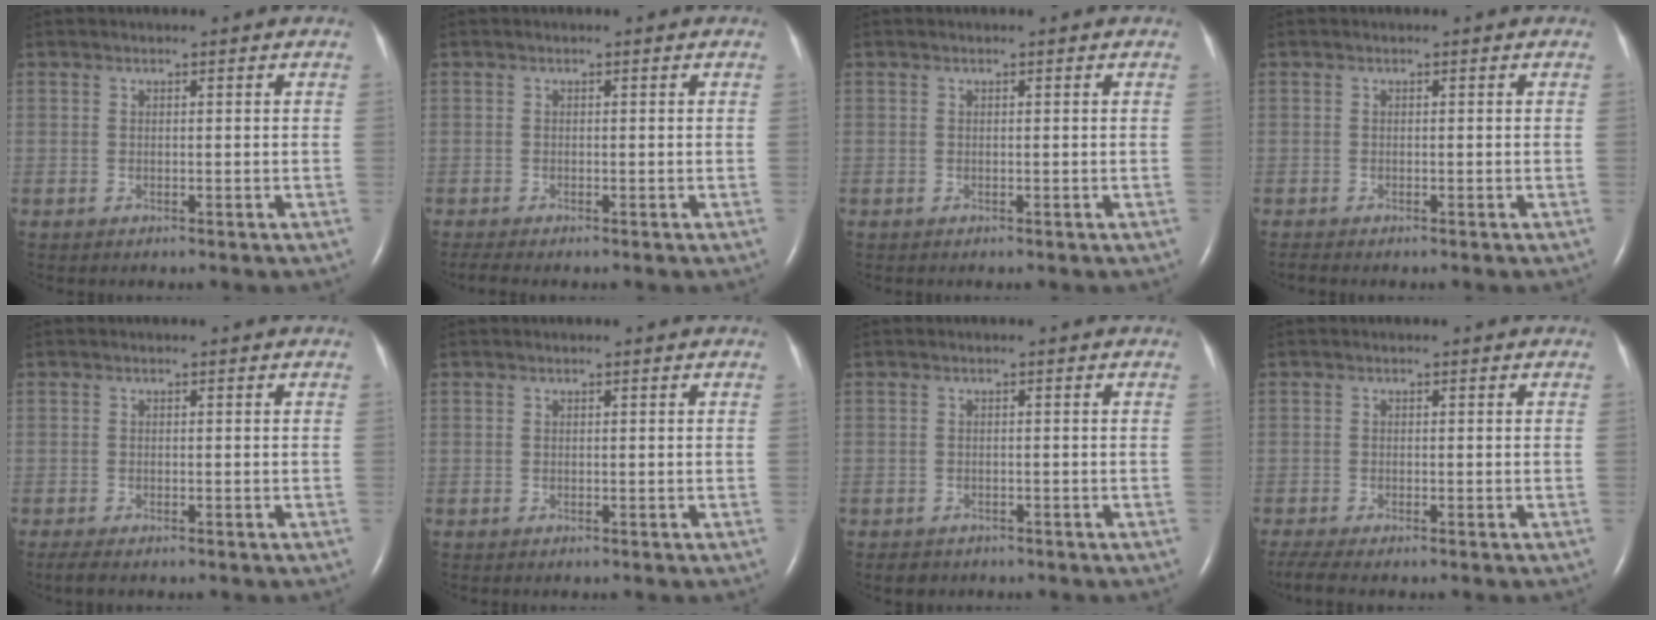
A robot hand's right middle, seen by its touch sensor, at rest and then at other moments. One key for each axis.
{"total": 1.5, "fx": -1.2, "fy": 0.0, "fz": 0.8, "tx": -0.020, "ty": -0.006, "tz": -0.021}
{"total": 0.0}
{"total": 0.6, "fx": -0.5, "fy": 0.0, "fz": 0.2, "tx": -0.006, "ty": -0.001, "tz": -0.009}
{"total": 2.5, "fx": -1.9, "fy": 0.7, "fz": 1.4, "tx": -0.028, "ty": -0.008, "tz": -0.025}
{"total": 0.0}
{"total": 2.0, "fx": -1.5, "fy": 1.3, "fz": 0.3, "tx": -0.009, "ty": 0.001, "tz": -0.018}
{"total": 3.7, "fx": -3.0, "fy": 0.5, "fz": 2.2, "tx": -0.045, "ty": -0.012, "tz": -0.051}